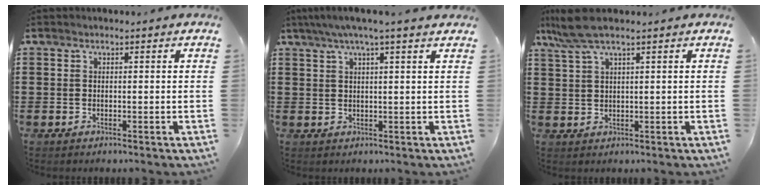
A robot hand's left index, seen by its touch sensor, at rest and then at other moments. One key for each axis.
{"total": 3.4, "fx": 2.3, "fy": 0.2, "fz": 2.5, "tx": -0.054, "ty": 0.000, "tz": 0.040}
{"total": 4.7, "fx": 2.9, "fy": 0.3, "fz": 3.6, "tx": -0.083, "ty": 0.001, "tz": 0.052}